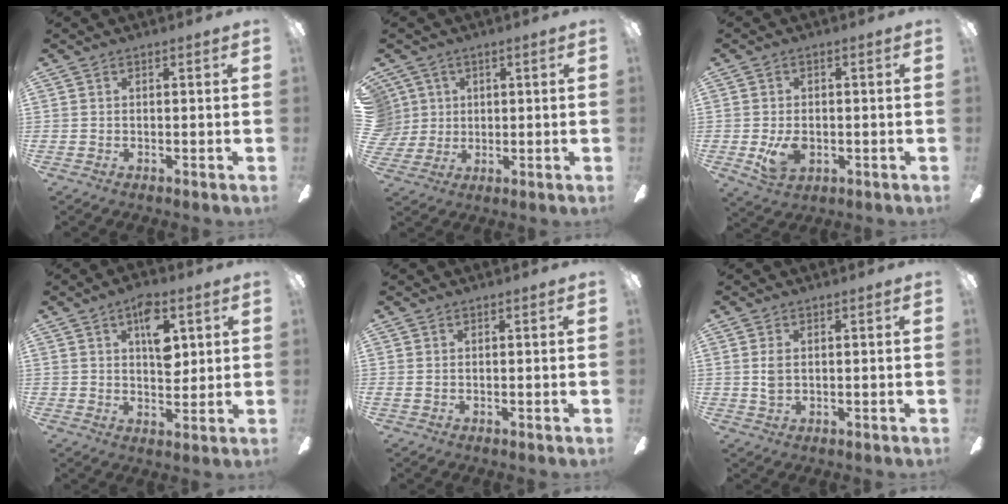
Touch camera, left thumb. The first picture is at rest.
{"total": 6.1, "force": [2.1, 5.7, 0.4], "torque": [-0.018, 0.005, 0.043]}
{"total": 6.5, "force": [-1.3, 4.6, 4.5], "torque": [-0.064, -0.002, -0.023]}
{"total": 9.6, "force": [3.6, 5.5, 7.1], "torque": [-0.085, -0.010, 0.057]}
{"total": 0.8, "force": [0.5, 0.1, 0.6], "torque": [-0.013, 0.001, 0.008]}
{"total": 2.9, "force": [0.6, 1.8, 2.2], "torque": [-0.039, 0.002, 0.007]}